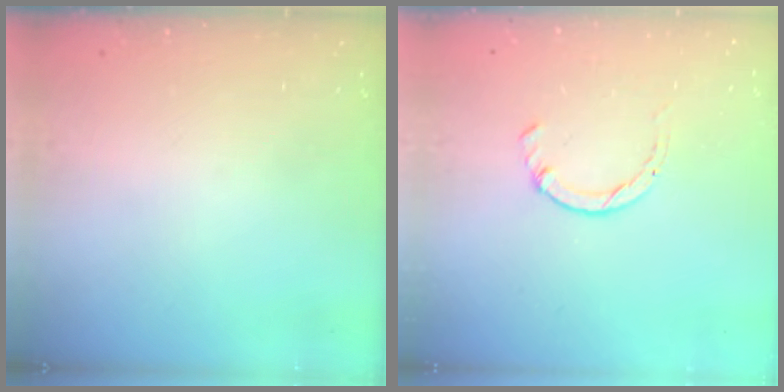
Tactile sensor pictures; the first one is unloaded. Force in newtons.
{"total": 1.7, "press": 1.7, "slide": 0.3}